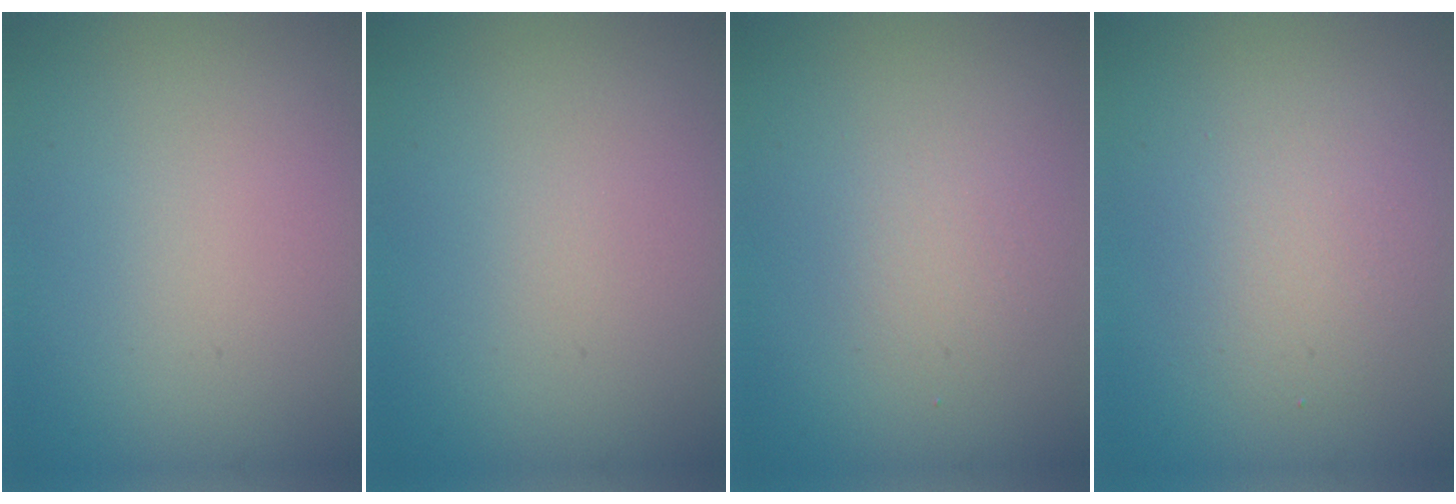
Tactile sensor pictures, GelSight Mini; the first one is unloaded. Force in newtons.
{"total": 0.0}
{"total": 1.6, "press": 1.6, "slide": 0.2}
{"total": 3.1, "press": 3.1, "slide": 0.2}